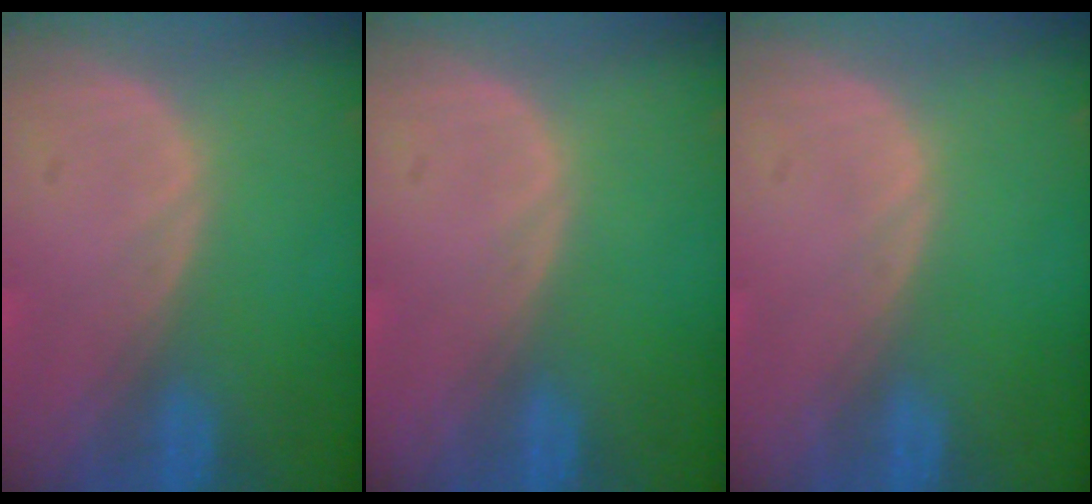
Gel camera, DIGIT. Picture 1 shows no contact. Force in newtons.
{"total": 0.0}
{"total": 0.0}